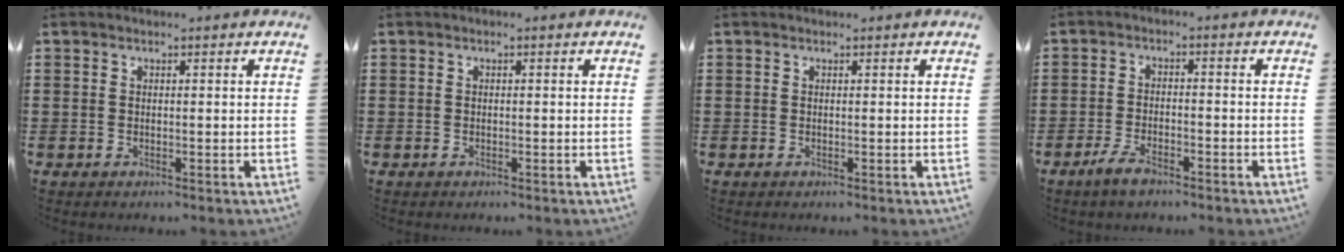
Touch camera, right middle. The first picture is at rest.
{"total": 0.0}
{"total": 0.5, "force": [0.5, 0.2, 0.0], "torque": [0.006, -0.003, 0.008]}
{"total": 3.2, "force": [-2.2, 0.9, 2.1], "torque": [-0.056, -0.002, -0.048]}